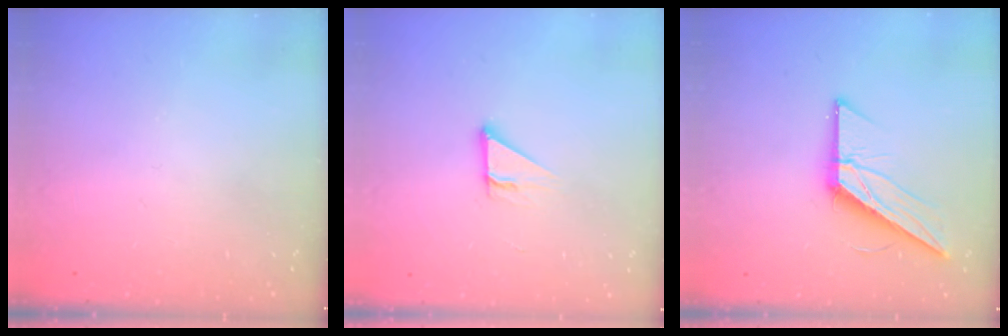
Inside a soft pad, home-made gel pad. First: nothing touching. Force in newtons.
{"total": 3.3, "press": 3.3, "slide": 0.2}
{"total": 13.9, "press": 13.9, "slide": 0.5}